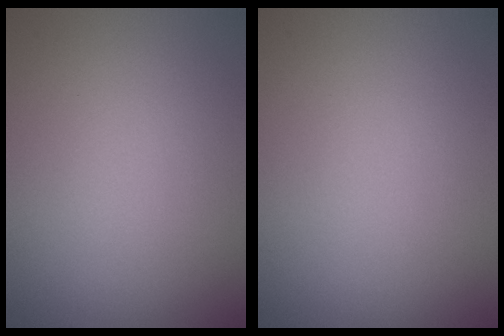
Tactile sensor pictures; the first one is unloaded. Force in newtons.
{"total": 0.0}